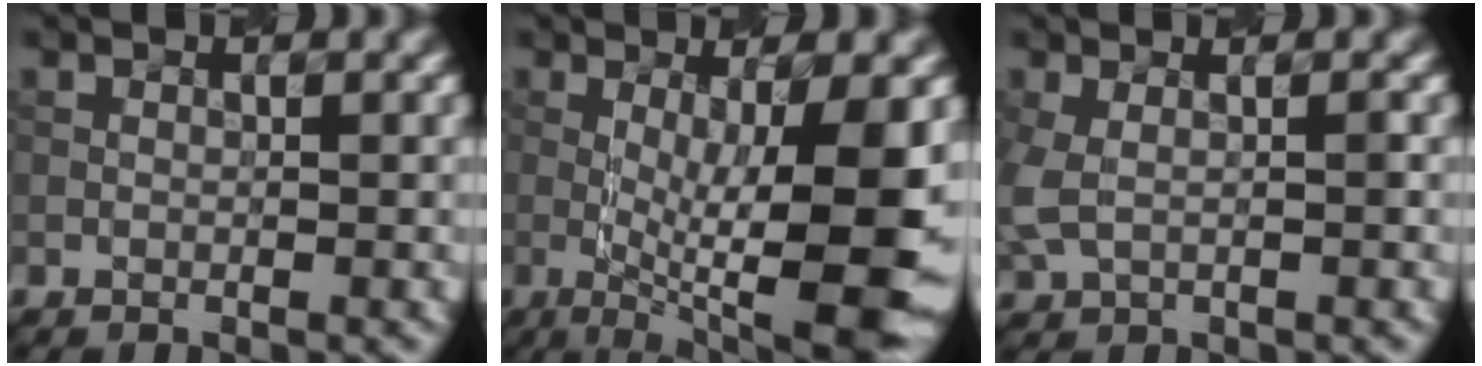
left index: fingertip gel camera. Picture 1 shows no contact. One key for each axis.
{"total": 12.7, "fx": -0.8, "fy": 3.0, "fz": 12.3, "tx": -0.166, "ty": -0.011, "tz": -0.007}
{"total": 2.0, "fx": 0.1, "fy": 0.9, "fz": 1.8, "tx": -0.046, "ty": -0.002, "tz": 0.003}